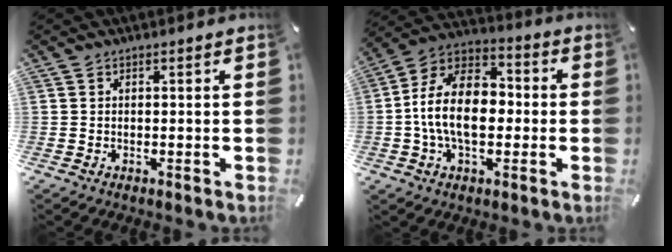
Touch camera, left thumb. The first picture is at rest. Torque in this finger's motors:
{"motor_torque": [0.31, 2.58, 1.49, 0.66, 0.28]}